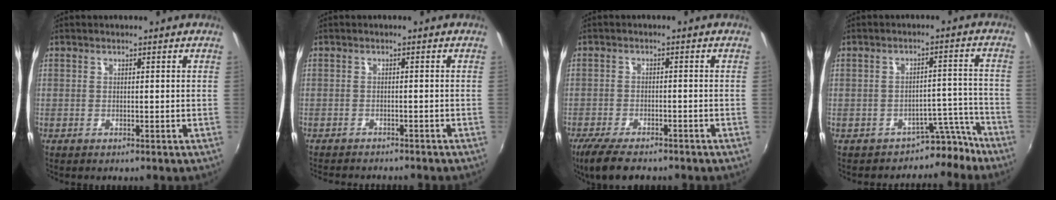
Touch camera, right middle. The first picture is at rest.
{"total": 5.7, "force": [-5.4, 0.7, 1.8], "torque": [-0.047, -0.015, -0.080]}
{"total": 8.7, "force": [-7.1, 2.1, 4.6], "torque": [-0.111, -0.029, -0.123]}
{"total": 5.7, "force": [-5.0, 2.7, -0.1], "torque": [0.019, 0.041, -0.065]}